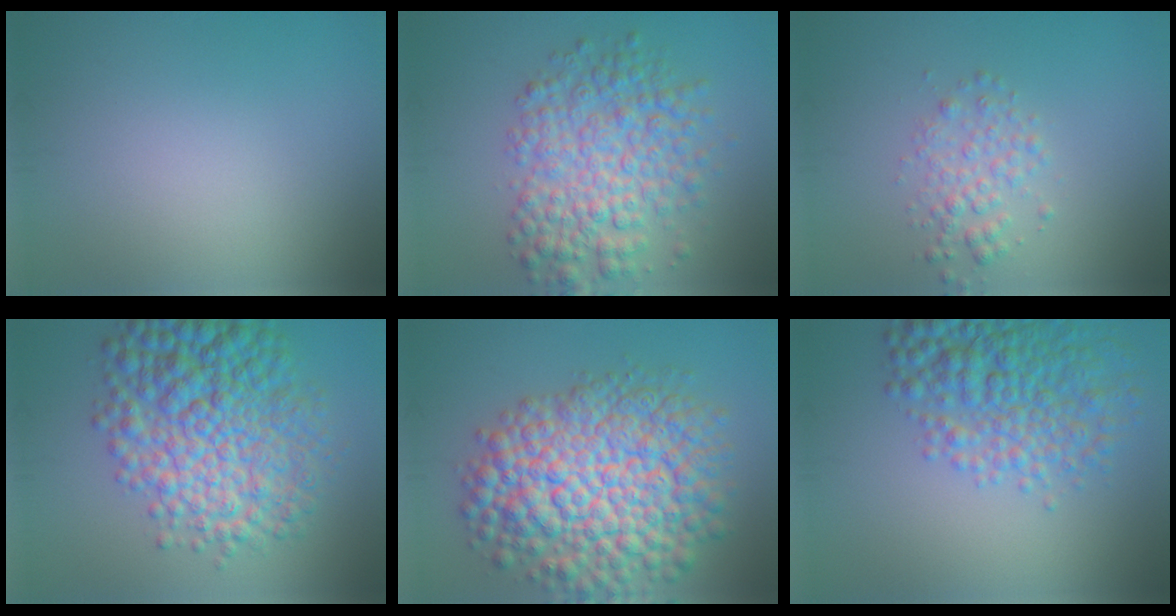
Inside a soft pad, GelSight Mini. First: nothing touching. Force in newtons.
{"total": 7.0, "press": 7.0, "slide": 0.1}
{"total": 2.4, "press": 2.4, "slide": 0.1}
{"total": 10.5, "press": 10.5, "slide": 0.1}
{"total": 12.2, "press": 12.2, "slide": 0.5}
{"total": 6.8, "press": 6.8, "slide": 0.2}